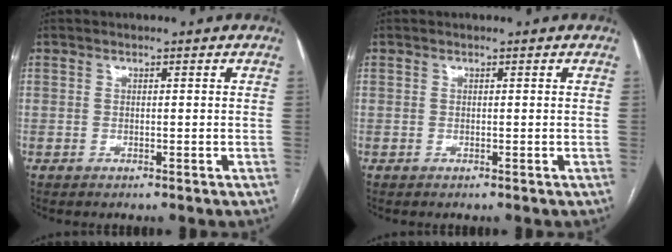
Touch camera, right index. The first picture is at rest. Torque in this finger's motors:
{"motor_torque": [0.00, 0.00, 0.00, 0.00]}